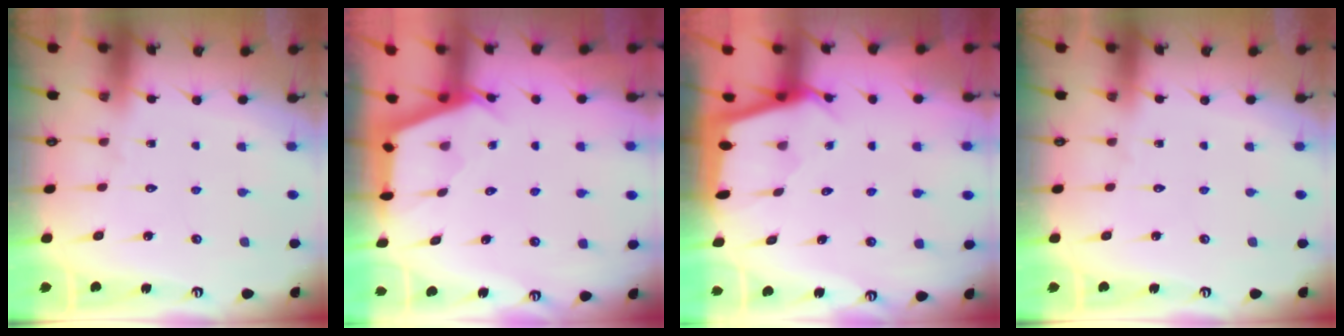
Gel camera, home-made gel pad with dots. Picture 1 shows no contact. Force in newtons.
{"total": 2.7, "press": 2.7, "slide": 0.3}
{"total": 2.3, "press": 2.3, "slide": 0.3}
{"total": 0.0}